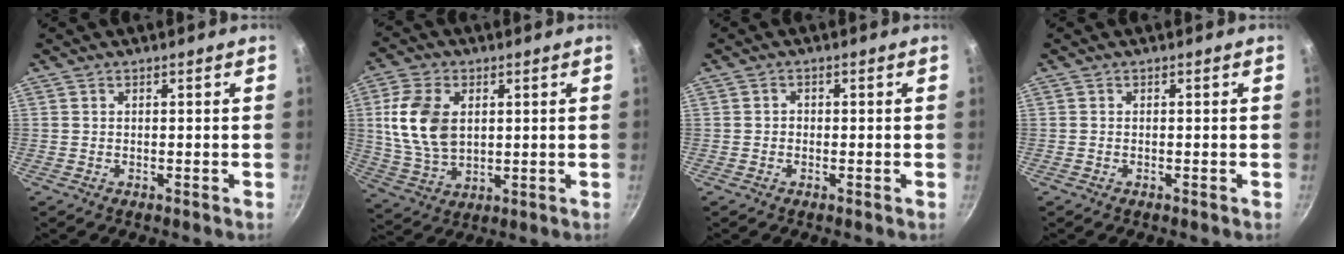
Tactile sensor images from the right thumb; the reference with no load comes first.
{"total": 12.6, "force": [2.3, 8.4, 9.2], "torque": [-0.166, -0.012, 0.051]}
{"total": 1.1, "force": [-0.2, 1.0, 0.4], "torque": [-0.005, 0.005, -0.005]}
{"total": 0.0}